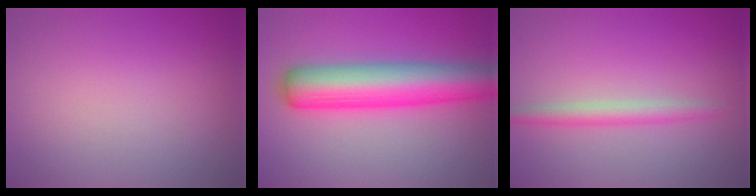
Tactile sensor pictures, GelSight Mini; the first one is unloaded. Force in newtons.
{"total": 8.6, "press": 8.6, "slide": 0.2}
{"total": 2.2, "press": 2.2, "slide": 0.0}